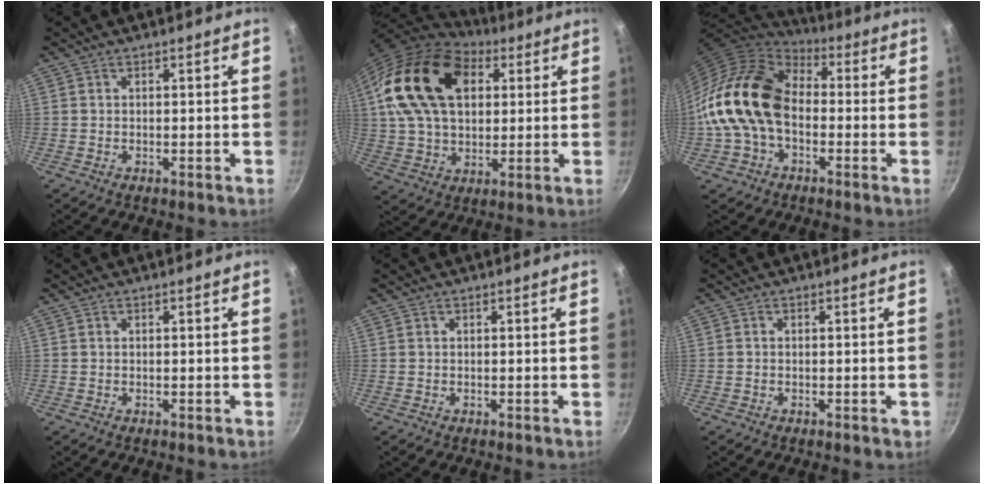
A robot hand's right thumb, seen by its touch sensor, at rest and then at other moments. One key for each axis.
{"total": 22.3, "fx": 6.7, "fy": 14.8, "fz": 15.3, "tx": -0.251, "ty": 0.002, "tz": 0.115}
{"total": 17.9, "fx": -1.4, "fy": 12.7, "fz": 12.5, "tx": -0.209, "ty": 0.043, "tz": -0.039}
{"total": 0.0}
{"total": 0.0}
{"total": 0.8, "fx": -0.3, "fy": 0.5, "fz": 0.6, "tx": -0.006, "ty": 0.003, "tz": -0.006}